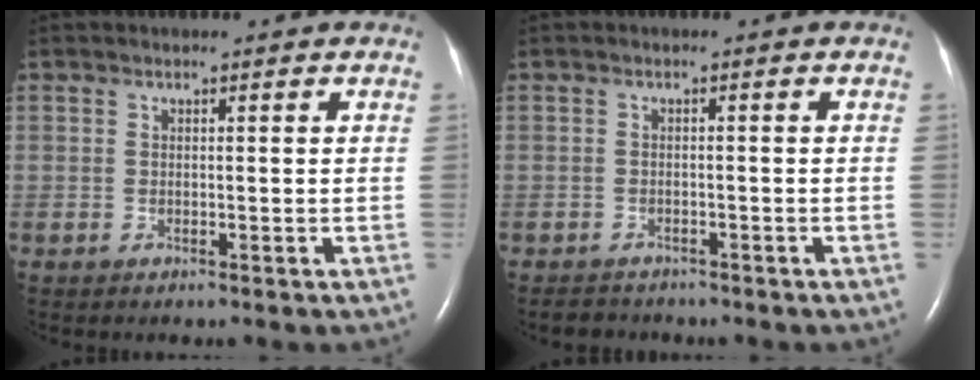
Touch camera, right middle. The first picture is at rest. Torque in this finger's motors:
{"motor_torque": [0.42, -0.30, 0.03, 0.01]}